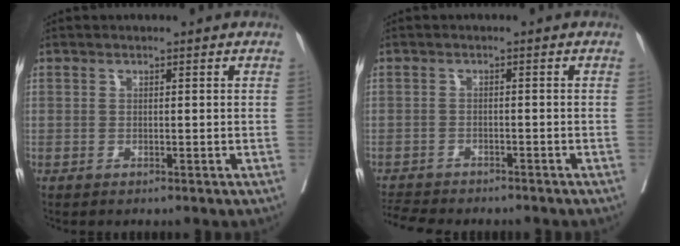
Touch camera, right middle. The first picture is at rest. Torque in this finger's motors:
{"motor_torque": [0.66, -0.64, 0.12, 0.03]}